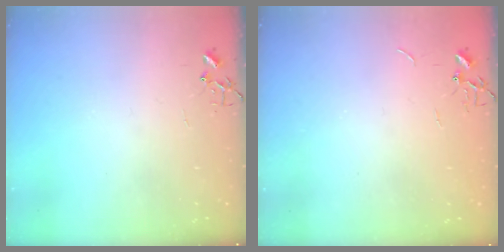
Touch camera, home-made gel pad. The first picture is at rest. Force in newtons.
{"total": 0.6, "press": 0.6, "slide": 0.1}